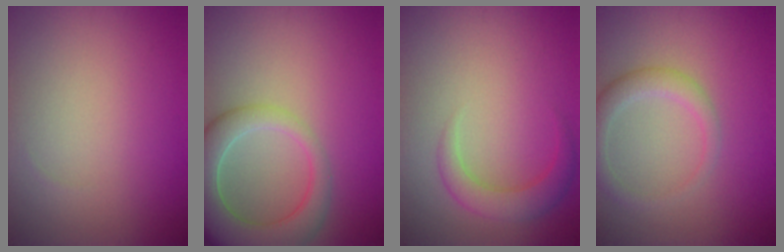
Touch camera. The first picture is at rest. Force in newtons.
{"total": 7.4, "press": 7.4, "slide": 0.7}
{"total": 2.9, "press": 2.9, "slide": 0.2}
{"total": 2.5, "press": 2.5, "slide": 0.2}